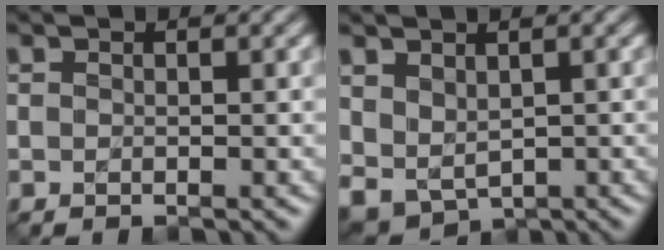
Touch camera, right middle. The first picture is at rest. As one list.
[{"total": 3.4, "force": [1.2, 2.5, 2.0], "torque": [-0.046, -0.012, 0.031]}]